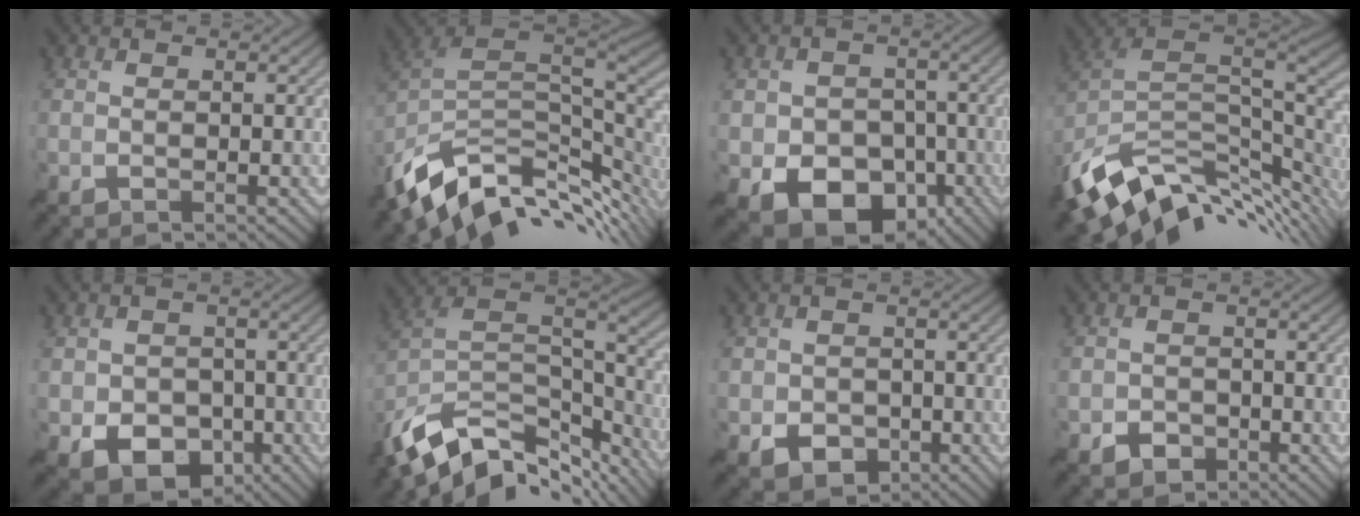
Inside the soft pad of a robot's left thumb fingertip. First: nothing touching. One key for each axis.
{"total": 13.0, "fx": -5.1, "fy": 7.1, "fz": 9.6, "tx": -0.214, "ty": -0.016, "tz": -0.089}
{"total": 10.1, "fx": -3.9, "fy": 7.6, "fz": 5.4, "tx": -0.100, "ty": -0.030, "tz": -0.068}
{"total": 14.0, "fx": -5.2, "fy": 7.6, "fz": 10.5, "tx": -0.235, "ty": -0.013, "tz": -0.091}
{"total": 7.3, "fx": -2.5, "fy": 5.8, "fz": 3.7, "tx": -0.082, "ty": -0.023, "tz": -0.040}
{"total": 14.3, "fx": -9.4, "fy": 6.8, "fz": 8.4, "tx": -0.209, "ty": -0.009, "tz": -0.153}
{"total": 4.1, "fx": -1.3, "fy": 3.5, "fz": 1.8, "tx": -0.038, "ty": -0.012, "tz": -0.024}
{"total": 2.5, "fx": -1.3, "fy": 2.0, "fz": 0.8, "tx": -0.010, "ty": -0.001, "tz": -0.028}